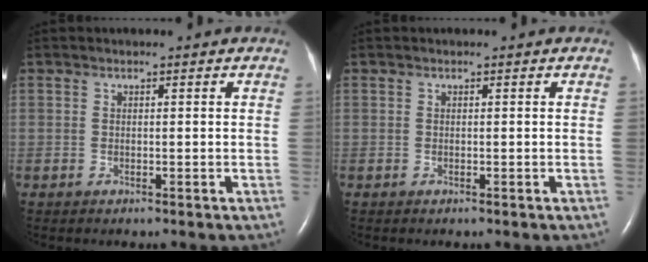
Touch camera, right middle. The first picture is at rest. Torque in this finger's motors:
{"motor_torque": [-0.11, -0.18, 0.00, 0.00]}